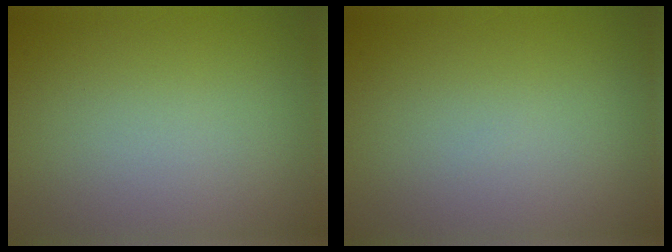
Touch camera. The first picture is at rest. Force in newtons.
{"total": 0.0}